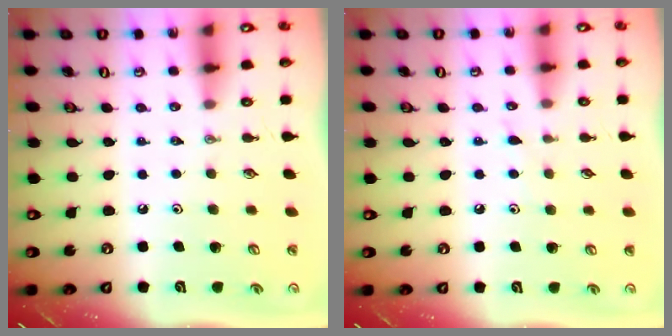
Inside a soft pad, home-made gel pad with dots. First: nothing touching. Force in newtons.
{"total": 3.6, "press": 3.6, "slide": 0.5}